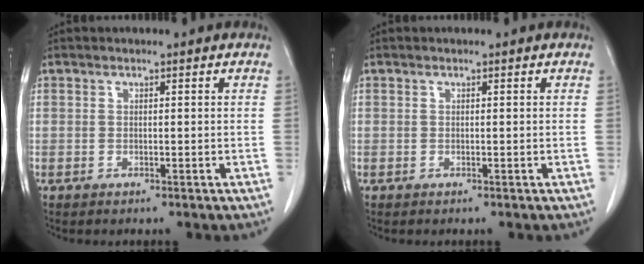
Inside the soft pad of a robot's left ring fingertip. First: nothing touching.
{"total": 0.0}